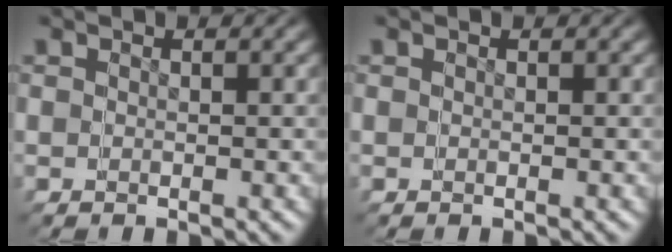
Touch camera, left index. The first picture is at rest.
{"total": 0.0}